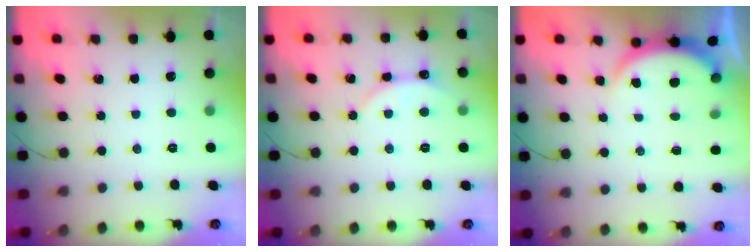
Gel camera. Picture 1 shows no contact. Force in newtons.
{"total": 2.9, "press": 2.9, "slide": 0.3}
{"total": 3.3, "press": 3.2, "slide": 0.5}